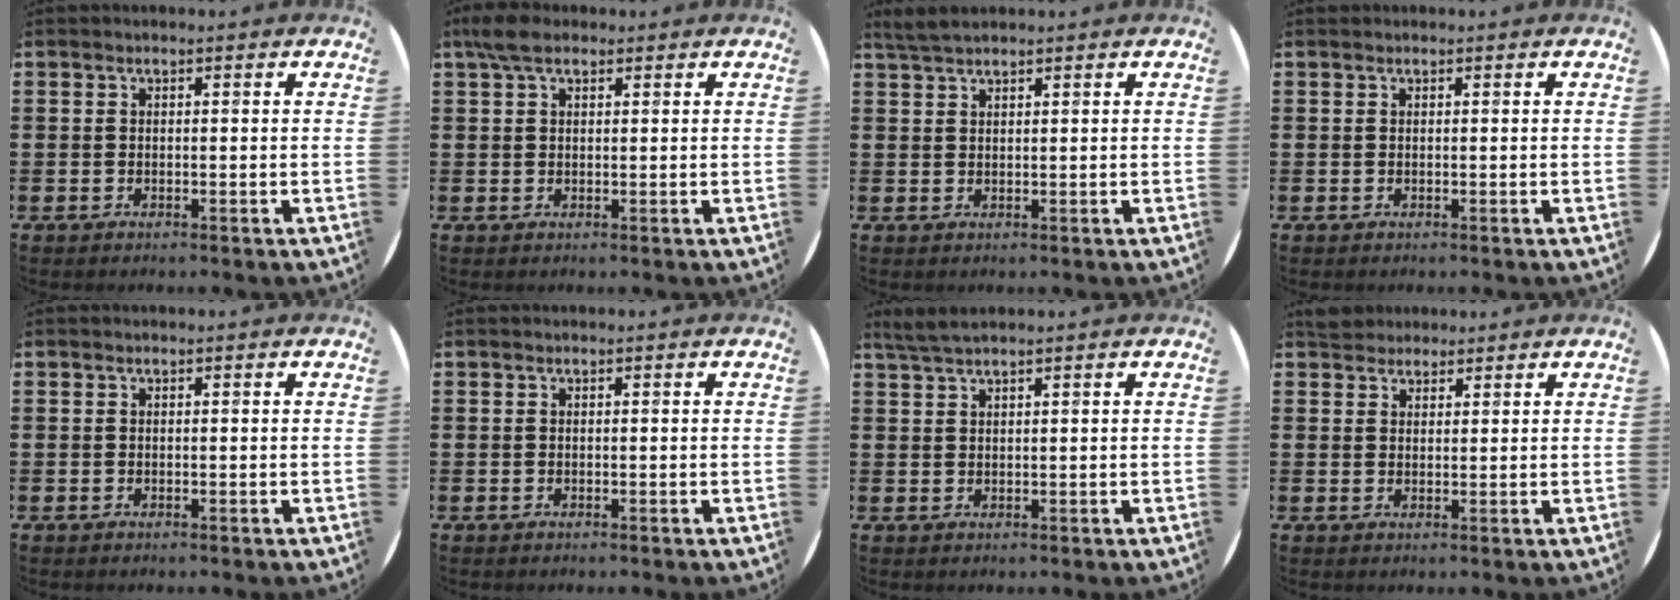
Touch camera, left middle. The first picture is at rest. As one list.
[{"total": 3.4, "force": [2.3, 1.6, 2.1], "torque": [-0.038, 0.007, 0.040]}, {"total": 2.2, "force": [2.0, 0.2, 0.8], "torque": [-0.018, 0.004, 0.038]}, {"total": 0.0}, {"total": 0.0}, {"total": 0.0}, {"total": 2.1, "force": [1.8, -0.1, 1.0], "torque": [-0.020, 0.003, 0.034]}, {"total": 2.8, "force": [2.6, 1.0, 0.1], "torque": [0.001, -0.001, 0.050]}]